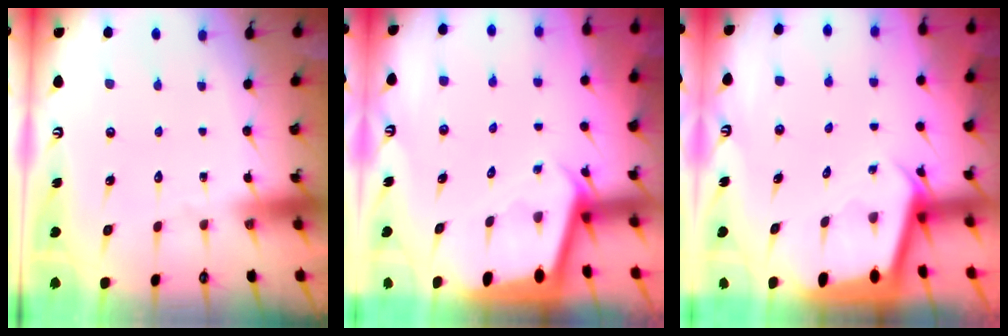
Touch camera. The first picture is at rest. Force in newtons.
{"total": 2.1, "press": 2.1, "slide": 0.1}
{"total": 2.1, "press": 2.1, "slide": 0.2}